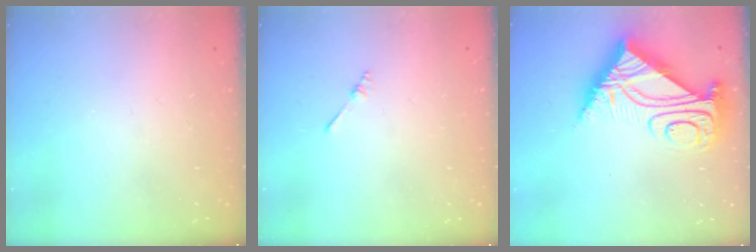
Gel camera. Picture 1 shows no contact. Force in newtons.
{"total": 2.0, "press": 2.0, "slide": 0.3}
{"total": 12.4, "press": 12.3, "slide": 1.1}